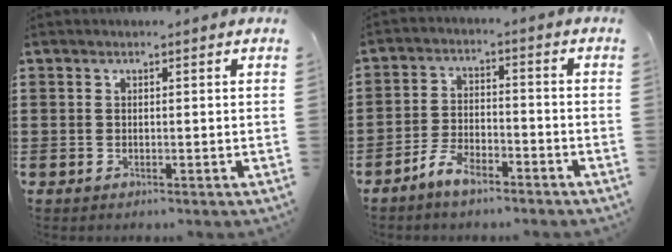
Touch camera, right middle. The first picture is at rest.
{"total": 5.1, "force": [-4.2, 1.6, 2.4], "torque": [-0.053, 0.009, -0.084]}